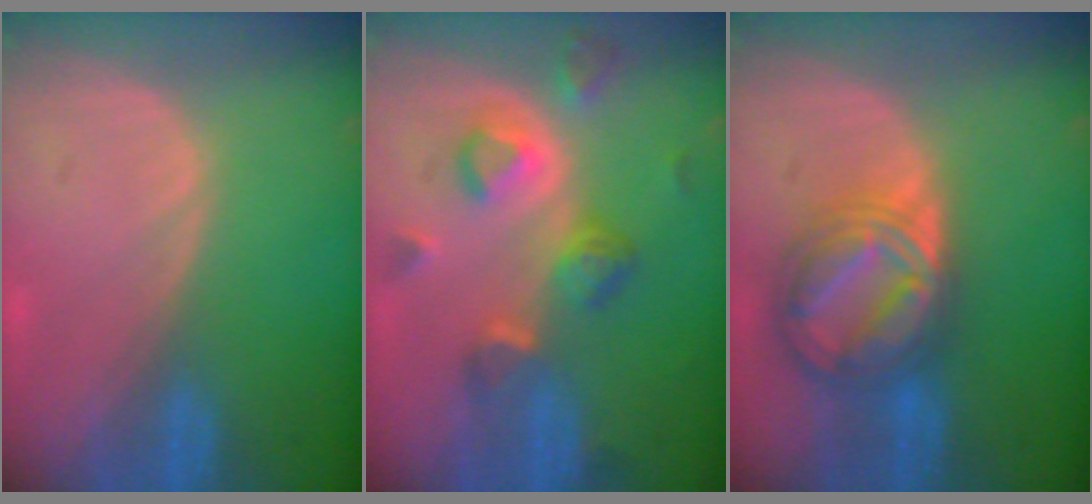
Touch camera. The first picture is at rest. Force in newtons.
{"total": 8.2, "press": 7.3, "slide": 3.7}
{"total": 9.0, "press": 9.0, "slide": 0.6}